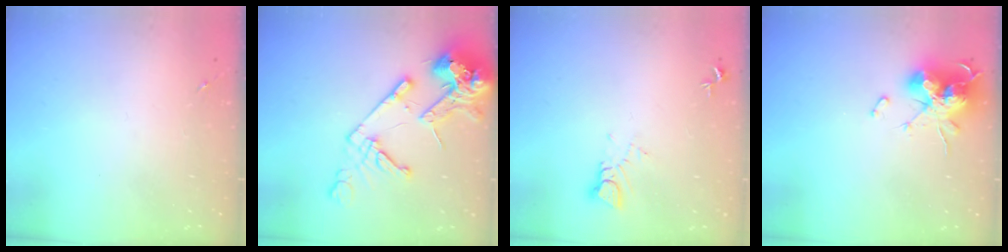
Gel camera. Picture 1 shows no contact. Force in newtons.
{"total": 16.9, "press": 16.7, "slide": 2.4}
{"total": 3.7, "press": 3.7, "slide": 0.3}
{"total": 15.7, "press": 15.7, "slide": 0.1}